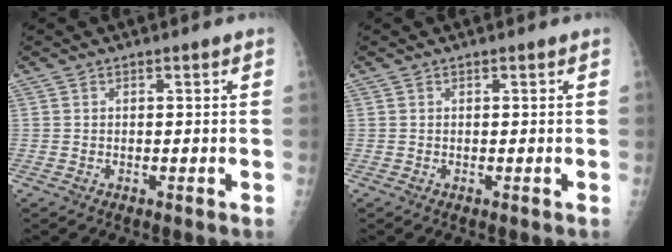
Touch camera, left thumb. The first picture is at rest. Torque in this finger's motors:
{"motor_torque": [0.00, 0.00, 0.00, 0.00, 0.00]}